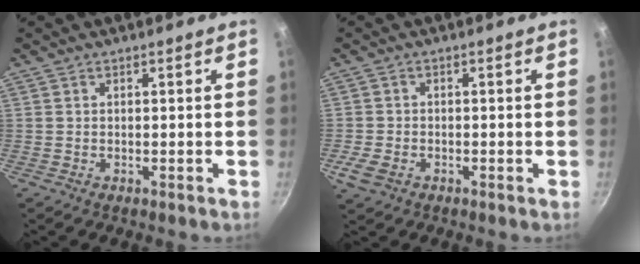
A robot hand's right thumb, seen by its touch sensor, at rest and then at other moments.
{"total": 3.7, "force": [-1.7, 2.4, 2.2], "torque": [-0.047, 0.002, -0.034]}